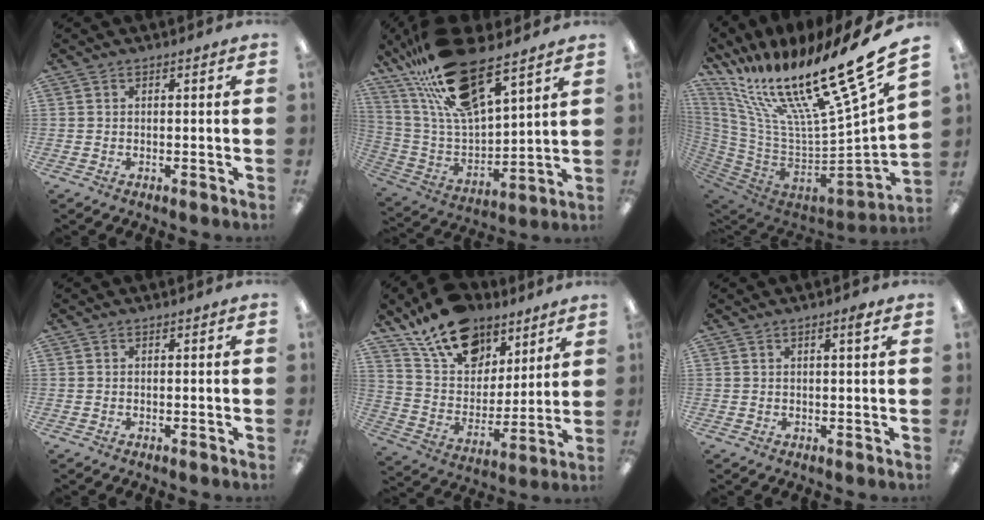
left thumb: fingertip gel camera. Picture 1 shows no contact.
{"total": 22.3, "force": [16.2, 6.5, 13.9], "torque": [-0.280, -0.083, 0.283]}
{"total": 26.2, "force": [17.6, 5.6, 18.5], "torque": [-0.291, -0.162, 0.309]}
{"total": 0.0}
{"total": 18.2, "force": [13.0, 10.3, 7.4], "torque": [-0.139, -0.072, 0.241]}
{"total": 2.4, "force": [1.4, 0.3, 1.9], "torque": [-0.033, -0.001, 0.021]}